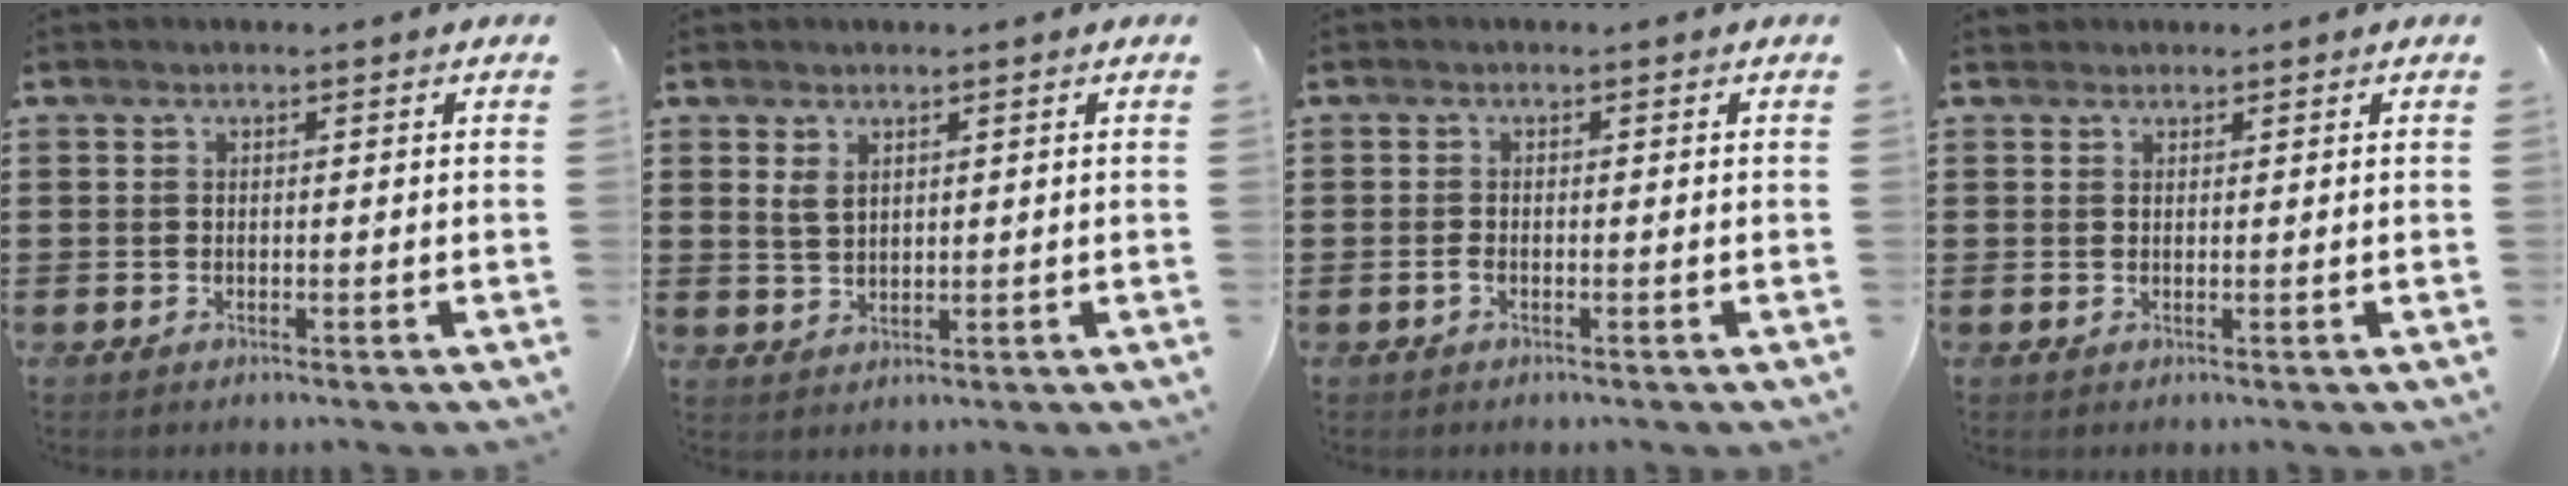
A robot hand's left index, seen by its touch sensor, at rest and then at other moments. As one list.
[{"total": 2.2, "force": [1.4, 1.2, 1.3], "torque": [-0.029, 0.003, 0.027]}, {"total": 0.9, "force": [-0.5, 0.4, 0.7], "torque": [-0.016, -0.003, -0.009]}, {"total": 1.0, "force": [0.9, 0.5, 0.0], "torque": [-0.003, 0.003, 0.018]}]